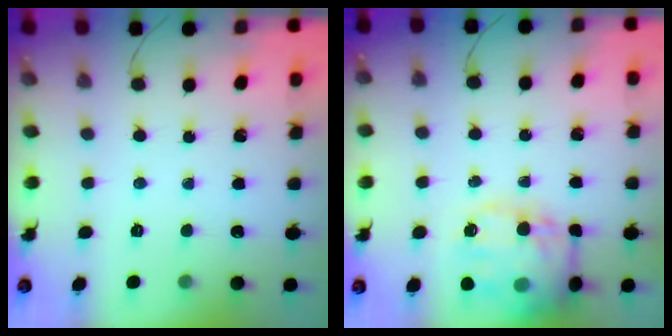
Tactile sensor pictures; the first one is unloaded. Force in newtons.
{"total": 20.0, "press": 19.7, "slide": 3.4}